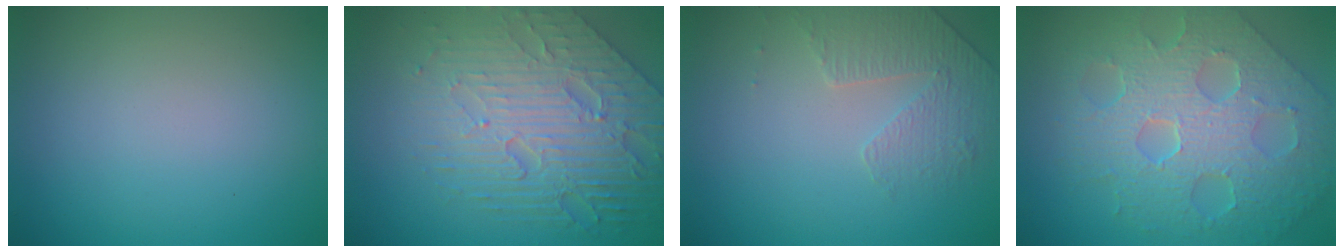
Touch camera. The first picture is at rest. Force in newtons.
{"total": 7.9, "press": 5.6, "slide": 5.7}
{"total": 1.8, "press": 1.4, "slide": 1.0}
{"total": 9.0, "press": 6.5, "slide": 6.3}